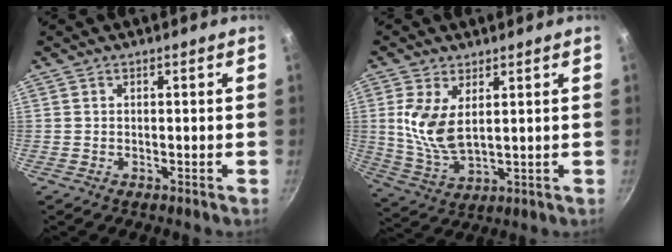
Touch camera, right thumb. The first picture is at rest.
{"total": 9.4, "force": [2.5, 4.9, 7.6], "torque": [-0.152, -0.022, 0.059]}